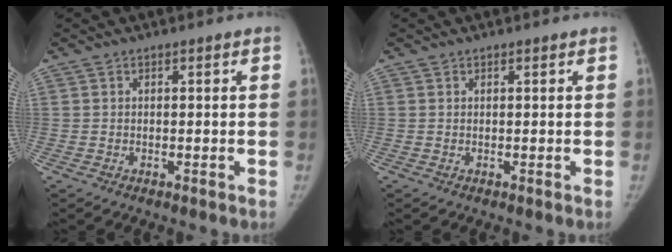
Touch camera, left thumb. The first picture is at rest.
{"total": 0.0}